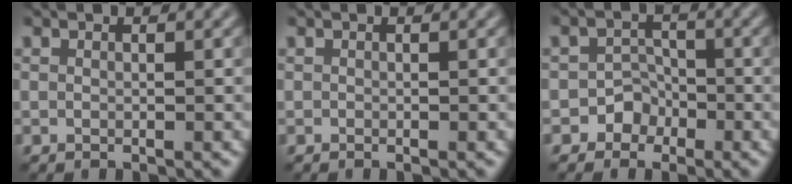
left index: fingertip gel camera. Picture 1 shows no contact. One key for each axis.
{"total": 0.0}
{"total": 2.3, "fx": -1.3, "fy": 1.9, "fz": 0.4, "tx": 0.020, "ty": 0.014, "tz": -0.032}